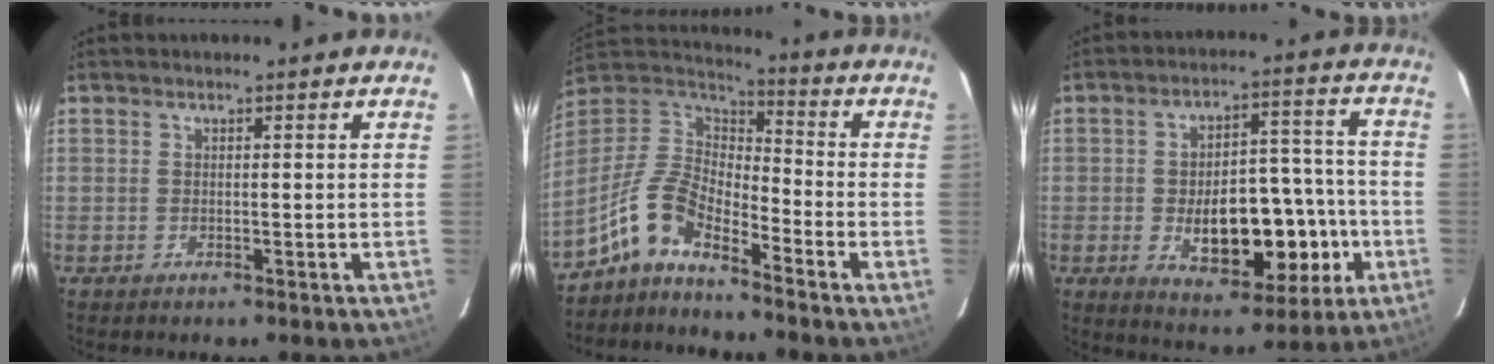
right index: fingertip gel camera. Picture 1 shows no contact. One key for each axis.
{"total": 9.1, "fx": -7.0, "fy": 2.8, "fz": 5.2, "tx": -0.126, "ty": 0.028, "tz": -0.140}
{"total": 14.8, "fx": -3.6, "fy": 7.0, "fz": 12.5, "tx": -0.179, "ty": 0.022, "tz": -0.041}